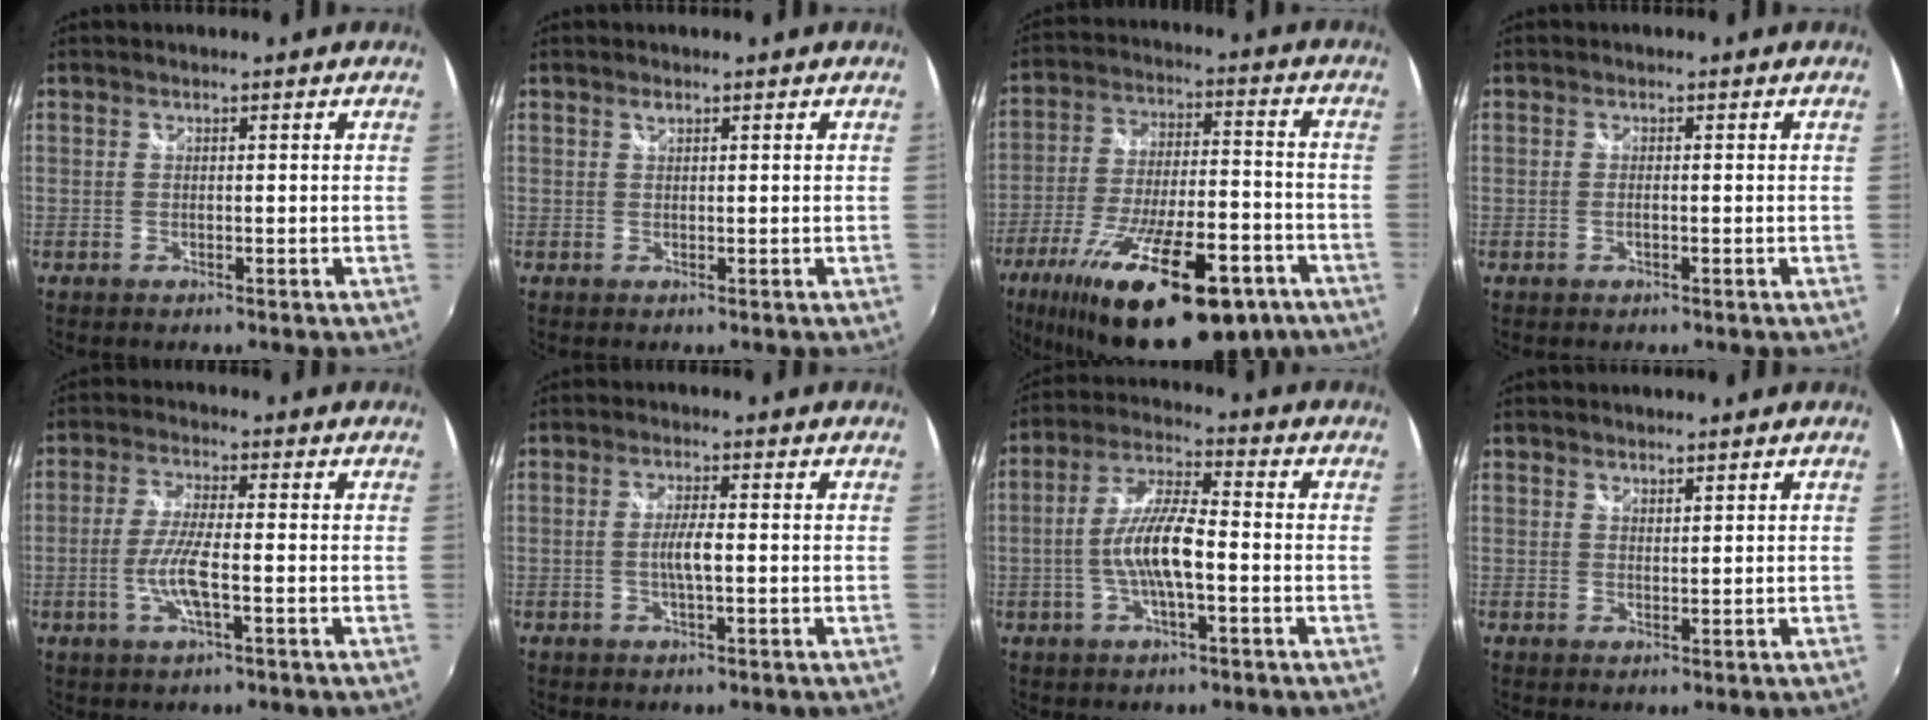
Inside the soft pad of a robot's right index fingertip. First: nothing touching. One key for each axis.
{"total": 0.7, "fx": 0.4, "fy": 0.3, "fz": 0.4, "tx": -0.006, "ty": 0.002, "tz": 0.007}
{"total": 27.1, "fx": -17.3, "fy": 9.1, "fz": 18.8, "tx": -0.332, "ty": -0.040, "tz": -0.260}
{"total": 0.8, "fx": -0.3, "fy": 0.1, "fz": 0.7, "tx": -0.016, "ty": 0.000, "tz": -0.007}
{"total": 6.7, "fx": -2.0, "fy": 0.9, "fz": 6.3, "tx": -0.131, "ty": -0.004, "tz": -0.040}
{"total": 3.3, "fx": -0.6, "fy": 0.2, "fz": 3.2, "tx": -0.059, "ty": -0.001, "tz": -0.012}
{"total": 9.6, "fx": -2.3, "fy": 2.1, "fz": 9.0, "tx": -0.186, "ty": 0.005, "tz": -0.044}
{"total": 1.3, "fx": 1.3, "fy": 0.2, "fz": 0.3, "tx": -0.004, "ty": -0.001, "tz": 0.021}